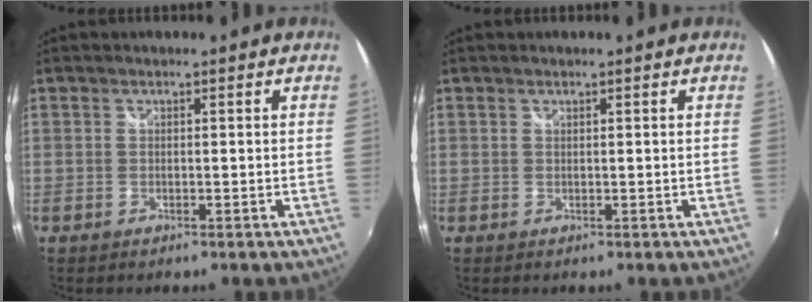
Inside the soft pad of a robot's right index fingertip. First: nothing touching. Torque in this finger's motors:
{"motor_torque": [0.17, 0.14, 0.03, 0.01]}